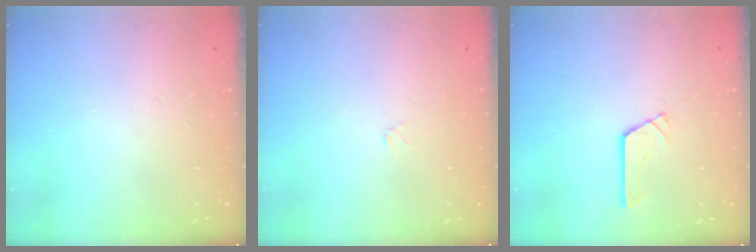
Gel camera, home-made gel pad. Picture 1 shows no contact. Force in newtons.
{"total": 0.9, "press": 0.9, "slide": 0.2}
{"total": 2.4, "press": 2.4, "slide": 0.1}